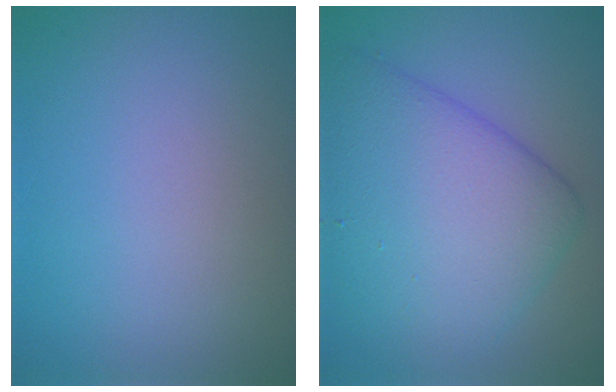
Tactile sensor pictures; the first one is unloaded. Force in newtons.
{"total": 8.9, "press": 8.9, "slide": 0.2}